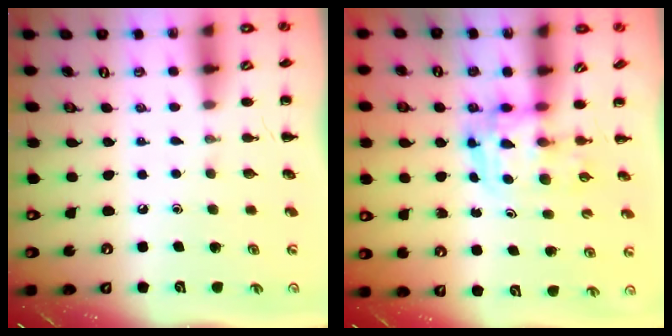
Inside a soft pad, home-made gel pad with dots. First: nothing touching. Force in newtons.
{"total": 3.5, "press": 3.4, "slide": 0.6}